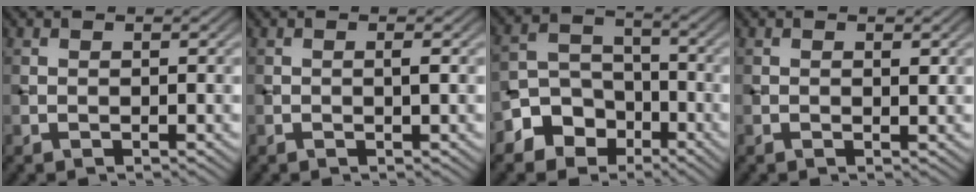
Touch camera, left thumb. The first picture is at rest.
{"total": 0.8, "force": [0.0, -0.1, 0.8], "torque": [-0.016, 0.001, -0.002]}
{"total": 7.3, "force": [-4.4, 5.3, 2.4], "torque": [-0.048, -0.004, -0.097]}
{"total": 0.7, "force": [0.2, 0.2, 0.6], "torque": [-0.010, -0.006, 0.001]}